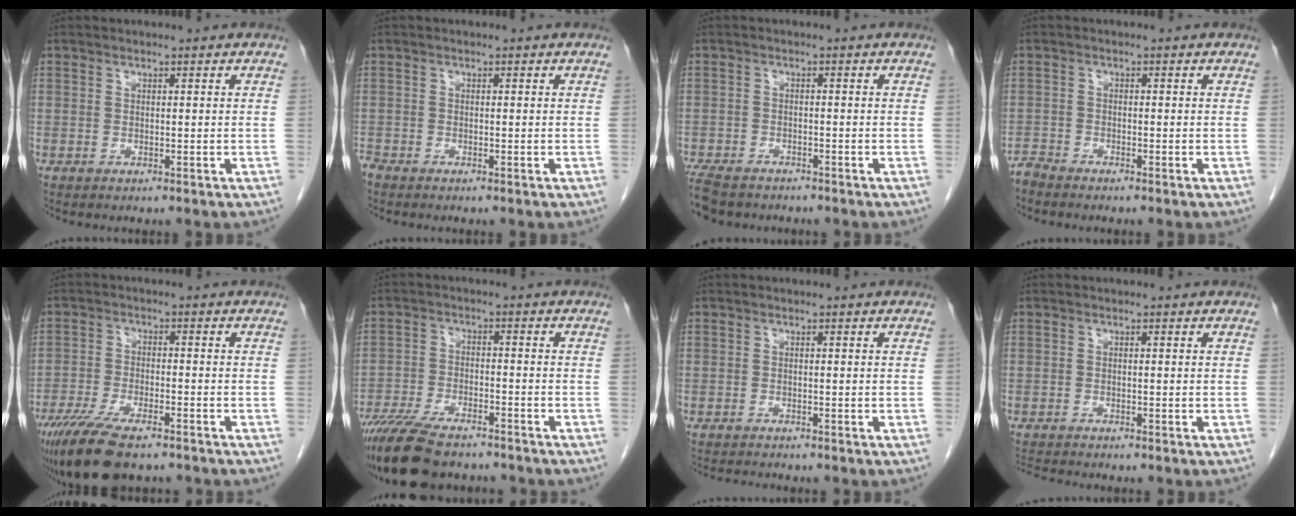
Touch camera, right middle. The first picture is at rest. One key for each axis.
{"total": 1.0, "fx": -1.0, "fy": 0.1, "fz": 0.1, "tx": -0.008, "ty": -0.003, "tz": -0.021}
{"total": 8.2, "fx": -6.7, "fy": 3.5, "fz": 3.3, "tx": -0.069, "ty": -0.013, "tz": -0.106}
{"total": 1.8, "fx": -1.8, "fy": -0.1, "fz": 0.0, "tx": 0.000, "ty": -0.007, "tz": -0.038}
{"total": 12.2, "fx": -9.1, "fy": 3.2, "fz": 7.4, "tx": -0.130, "ty": -0.024, "tz": -0.150}
{"total": 12.1, "fx": -10.0, "fy": 3.1, "fz": 6.1, "tx": -0.107, "ty": -0.021, "tz": -0.163}
{"total": 1.7, "fx": -1.7, "fy": -0.1, "fz": 0.3, "tx": -0.006, "ty": -0.006, "tz": -0.026}
{"total": 2.3, "fx": -2.3, "fy": -0.1, "fz": 0.3, "tx": -0.008, "ty": -0.011, "tz": -0.040}